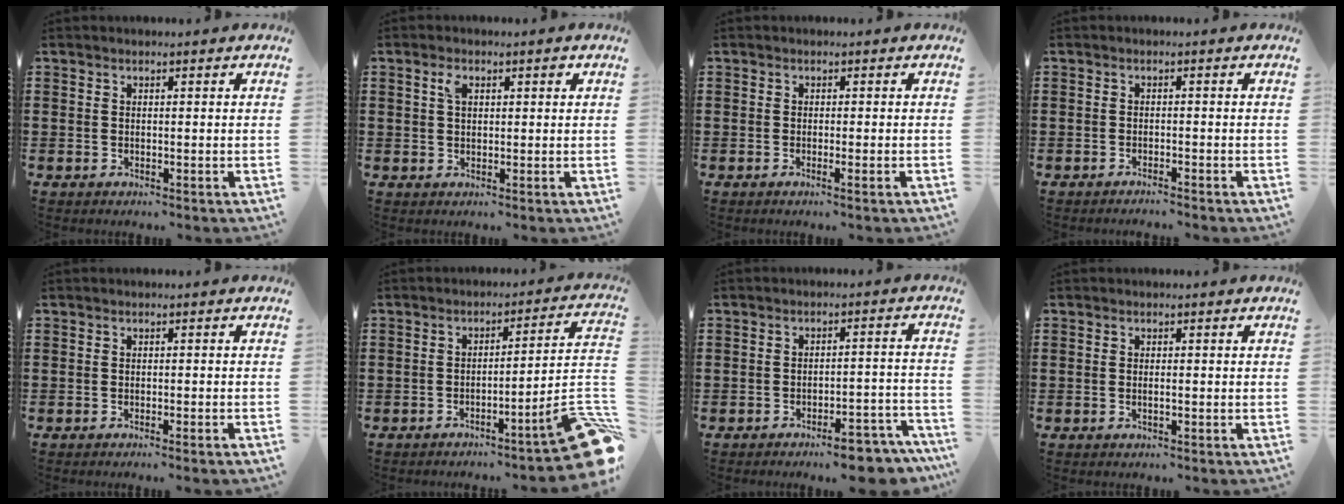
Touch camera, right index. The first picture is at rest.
{"total": 2.7, "force": [1.1, 1.4, 2.1], "torque": [-0.038, 0.005, 0.016]}
{"total": 1.0, "force": [-0.4, -0.3, 0.8], "torque": [-0.013, -0.006, -0.007]}
{"total": 1.0, "force": [-1.0, -0.1, 0.1], "torque": [-0.005, 0.000, -0.020]}
{"total": 0.6, "force": [-0.5, -0.2, 0.4], "torque": [-0.007, -0.002, -0.010]}
{"total": 8.5, "force": [-5.2, 0.9, 6.8], "torque": [-0.085, -0.009, -0.096]}
{"total": 6.0, "force": [-5.4, 0.9, 2.4], "torque": [-0.031, 0.006, -0.098]}
{"total": 0.7, "force": [-0.2, 0.1, 0.7], "torque": [-0.012, -0.005, -0.002]}